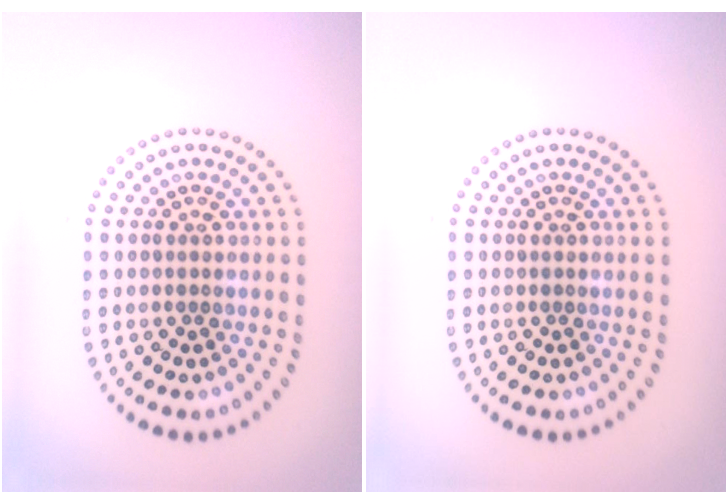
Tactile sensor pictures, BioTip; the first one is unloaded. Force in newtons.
{"total": 0.0}